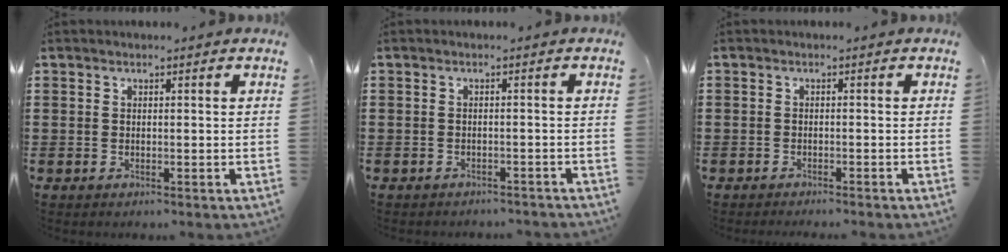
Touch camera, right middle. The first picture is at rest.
{"total": 1.1, "force": [-1.0, 0.2, 0.0], "torque": [-0.005, 0.000, -0.022]}
{"total": 1.3, "force": [-1.3, 0.0, -0.2], "torque": [0.000, 0.004, -0.029]}